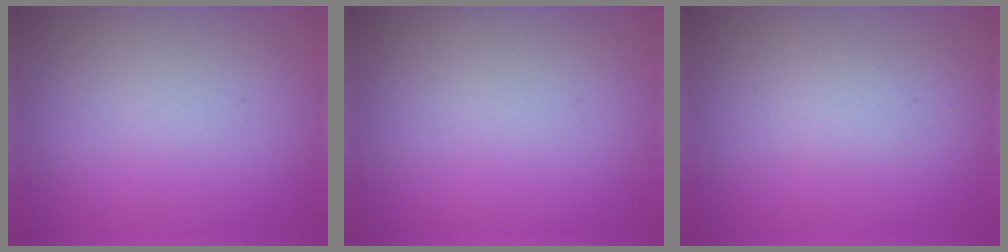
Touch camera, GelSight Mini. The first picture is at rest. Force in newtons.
{"total": 0.0}
{"total": 1.0, "press": 0.9, "slide": 0.1}